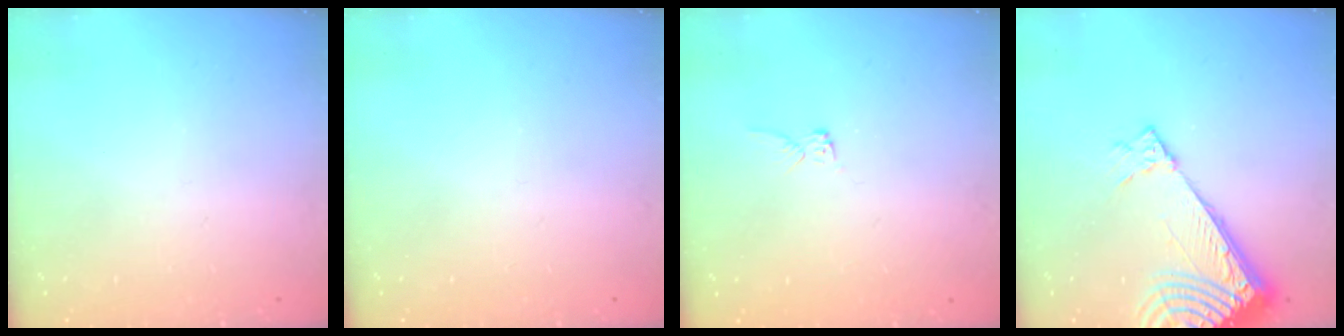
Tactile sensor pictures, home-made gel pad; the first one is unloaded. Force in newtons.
{"total": 0.0}
{"total": 2.6, "press": 2.6, "slide": 0.1}
{"total": 10.5, "press": 10.4, "slide": 1.4}